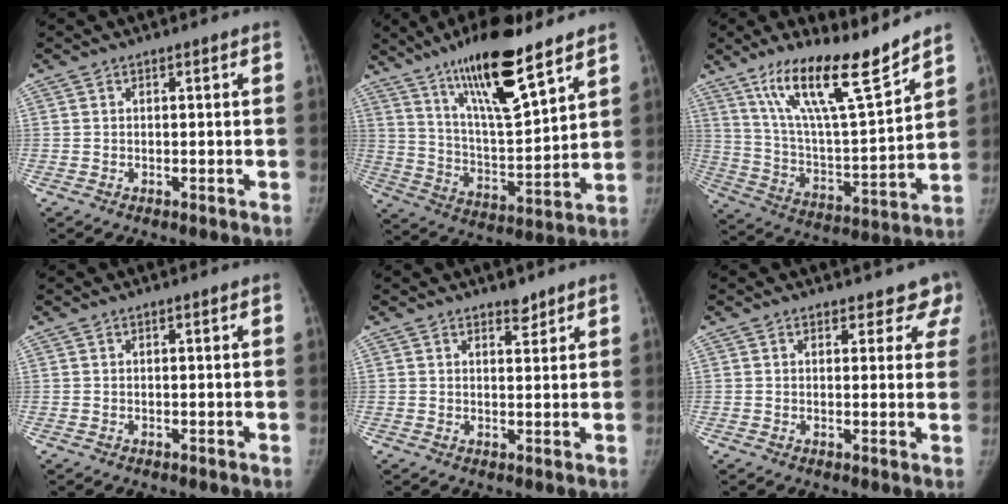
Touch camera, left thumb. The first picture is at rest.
{"total": 19.0, "force": [13.1, 4.1, 13.2], "torque": [-0.205, -0.069, 0.231]}
{"total": 18.8, "force": [13.7, 3.1, 12.5], "torque": [-0.189, -0.079, 0.246]}
{"total": 0.0}
{"total": 2.4, "force": [2.0, 1.0, 0.9], "torque": [-0.003, -0.015, 0.030]}
{"total": 5.9, "force": [5.1, 2.8, 0.5], "torque": [0.044, -0.020, 0.036]}